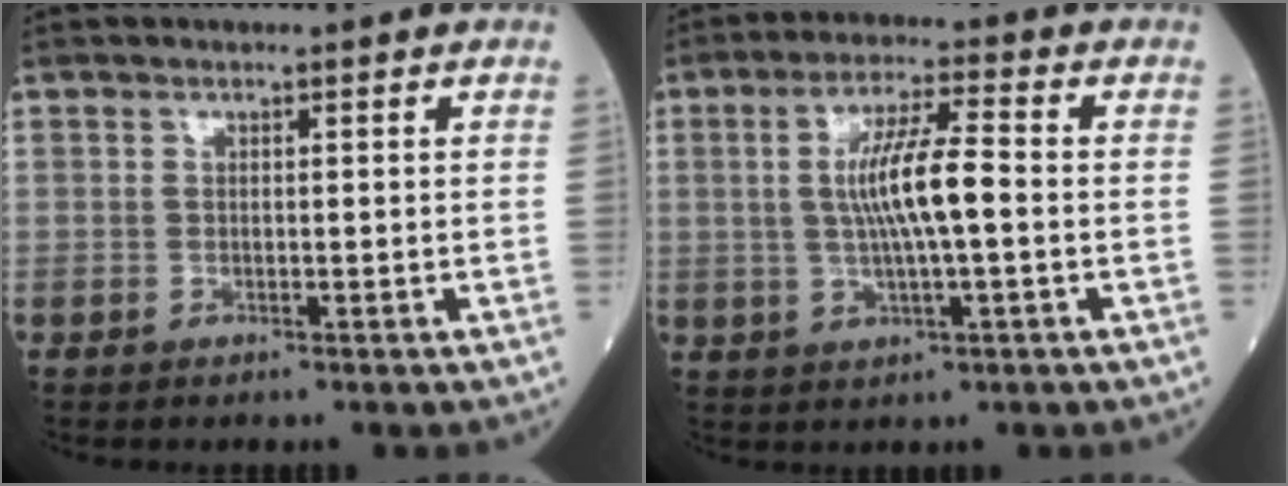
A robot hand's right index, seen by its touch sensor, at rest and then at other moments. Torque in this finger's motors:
{"motor_torque": [0.34, -0.06, 0.27, 0.17]}